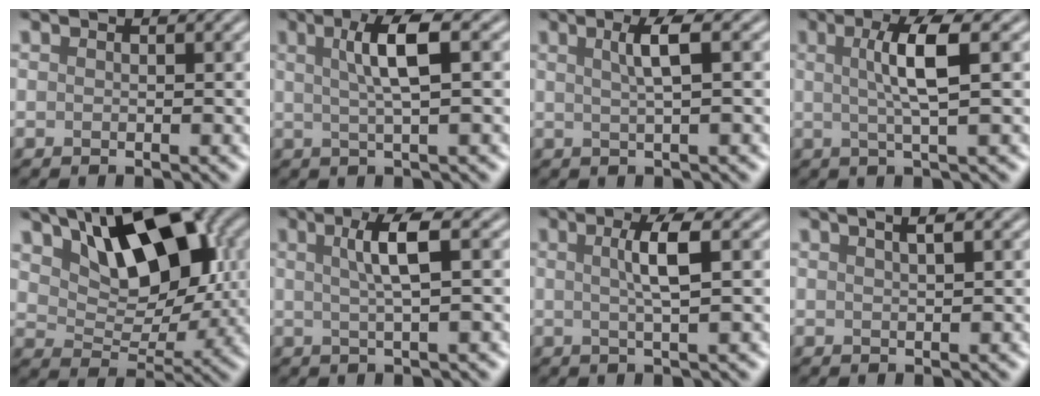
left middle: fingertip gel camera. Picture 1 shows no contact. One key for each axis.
{"total": 4.1, "fx": 0.7, "fy": 0.6, "fz": 4.0, "tx": -0.072, "ty": 0.007, "tz": 0.018}
{"total": 2.5, "fx": 0.4, "fy": 0.4, "fz": 2.5, "tx": -0.040, "ty": 0.009, "tz": 0.011}
{"total": 4.1, "fx": 0.3, "fy": 0.5, "fz": 4.0, "tx": -0.076, "ty": 0.005, "tz": 0.012}
{"total": 10.0, "fx": 3.8, "fy": 5.3, "fz": 7.5, "tx": -0.122, "ty": 0.012, "tz": 0.069}
{"total": 3.5, "fx": 0.5, "fy": 0.5, "fz": 3.5, "tx": -0.060, "ty": 0.007, "tz": 0.015}
{"total": 3.1, "fx": 0.2, "fy": 0.4, "fz": 3.0, "tx": -0.053, "ty": 0.007, "tz": 0.008}
{"total": 2.7, "fx": 1.4, "fy": 1.1, "fz": 2.1, "tx": -0.009, "ty": 0.016, "tz": -0.002}